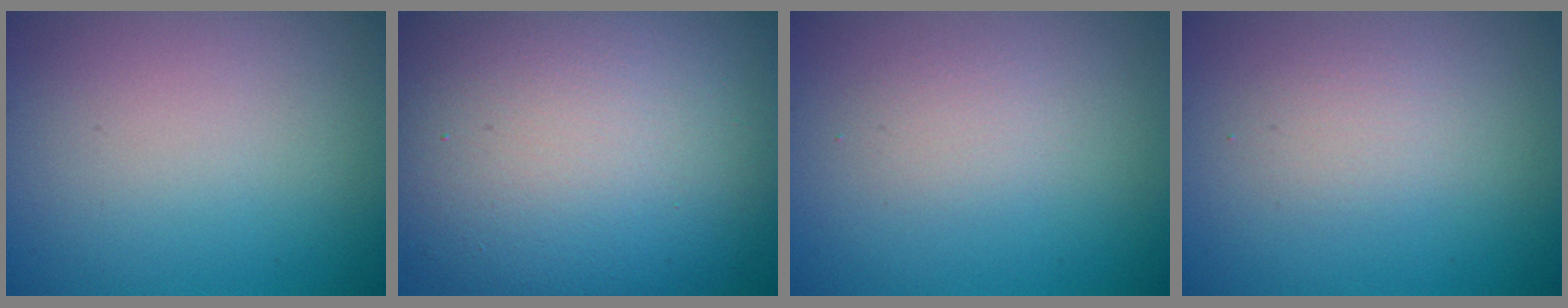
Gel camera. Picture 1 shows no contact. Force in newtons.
{"total": 16.5, "press": 16.5, "slide": 0.3}
{"total": 1.3, "press": 1.3, "slide": 0.1}
{"total": 1.6, "press": 1.6, "slide": 0.1}